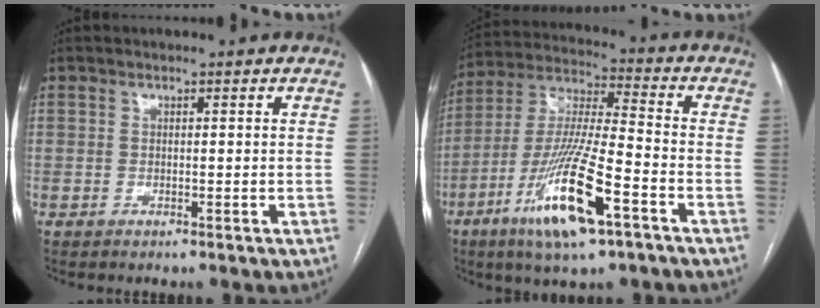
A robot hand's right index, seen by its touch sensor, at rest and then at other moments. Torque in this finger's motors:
{"motor_torque": [1.82, -0.32, 1.00, 0.21]}